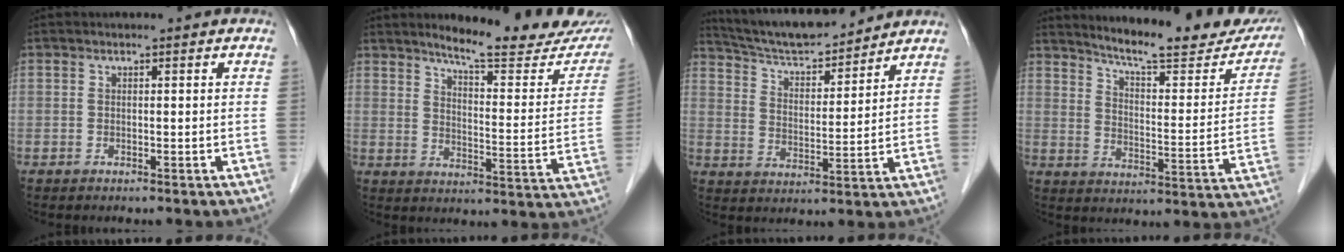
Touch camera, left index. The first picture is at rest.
{"total": 18.0, "force": [16.0, 2.2, 8.0], "torque": [-0.100, -0.060, 0.195]}
{"total": 13.2, "force": [12.4, 1.8, 4.2], "torque": [-0.078, 0.011, 0.210]}
{"total": 20.7, "force": [18.6, 2.8, 8.7], "torque": [-0.118, -0.055, 0.238]}